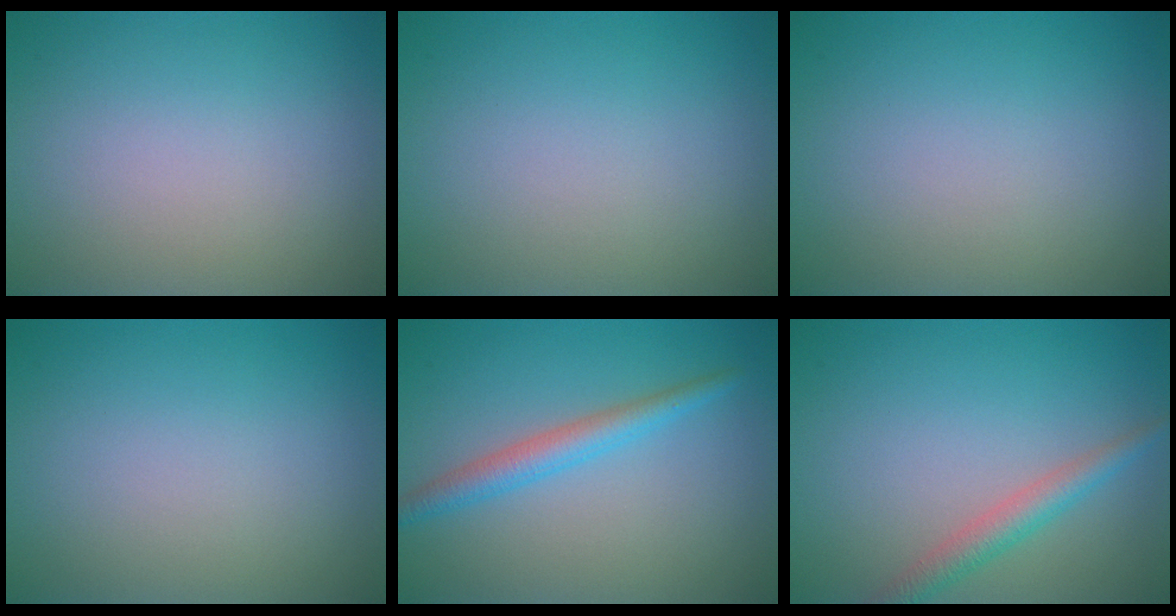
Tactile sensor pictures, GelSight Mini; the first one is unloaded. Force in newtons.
{"total": 0.0}
{"total": 0.0}
{"total": 0.0}
{"total": 2.7, "press": 2.7, "slide": 0.1}
{"total": 2.5, "press": 2.5, "slide": 0.1}